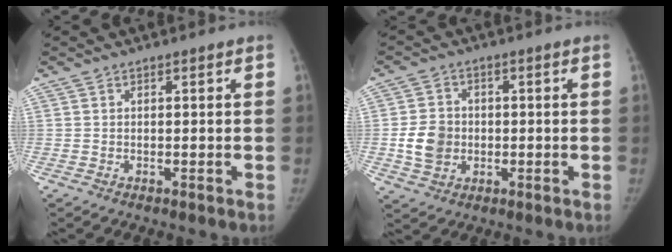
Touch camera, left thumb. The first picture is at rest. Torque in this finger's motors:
{"motor_torque": [0.21, 1.08, 0.46, -0.50, 0.16]}